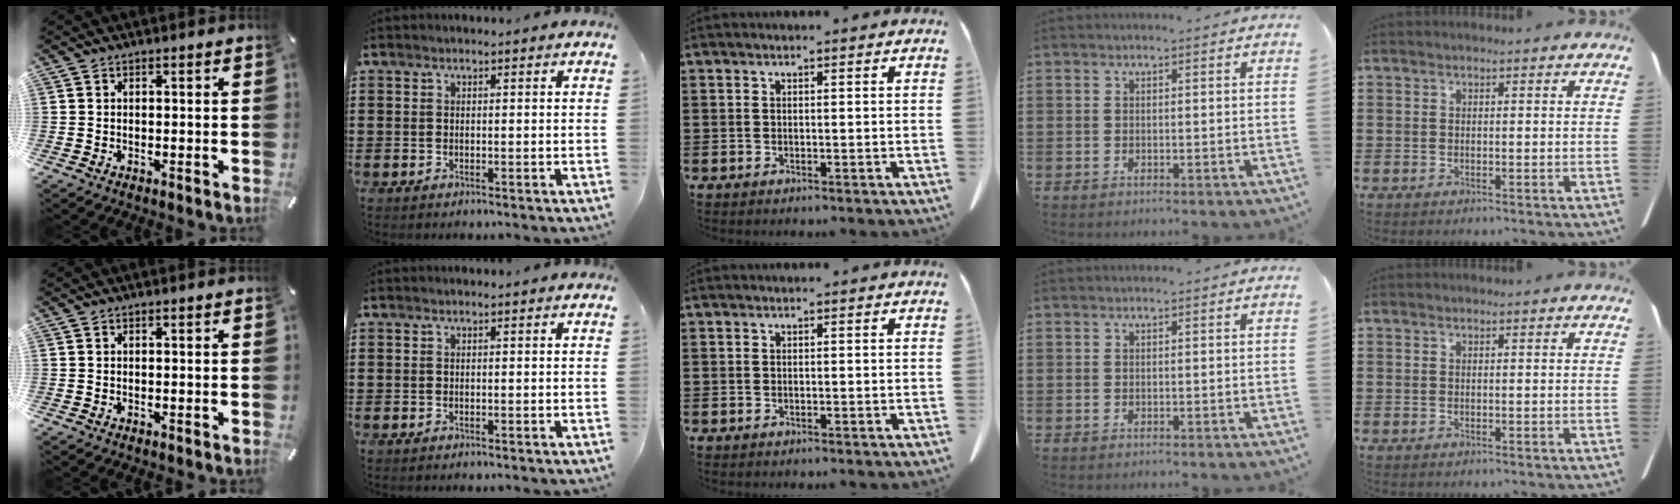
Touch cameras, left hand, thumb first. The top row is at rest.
{}